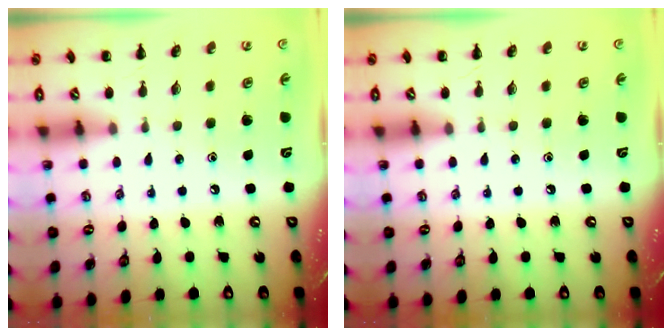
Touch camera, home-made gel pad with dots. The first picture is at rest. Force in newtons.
{"total": 0.0}